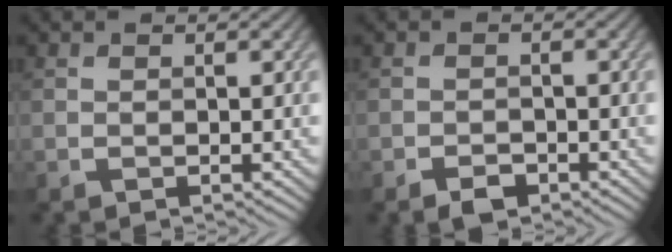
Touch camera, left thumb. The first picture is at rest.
{"total": 2.0, "force": [-1.5, 1.0, 1.0], "torque": [-0.014, 0.000, -0.027]}